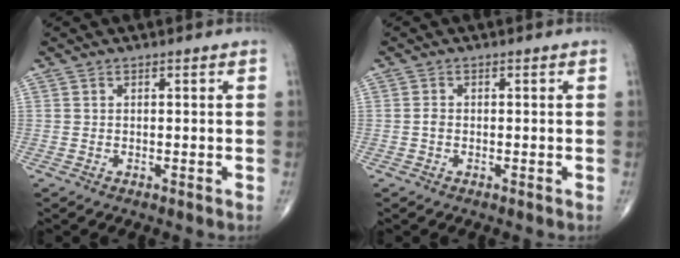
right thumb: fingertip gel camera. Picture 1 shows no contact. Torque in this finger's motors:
{"motor_torque": [0.41, 0.36, 0.26, 0.01, -0.03]}